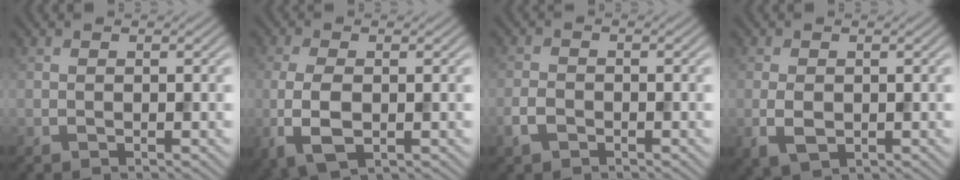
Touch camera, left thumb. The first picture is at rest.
{"total": 5.4, "force": [-1.0, 2.6, 4.7], "torque": [-0.119, -0.007, -0.018]}
{"total": 2.3, "force": [-1.3, 1.4, 1.3], "torque": [-0.030, -0.003, -0.032]}
{"total": 3.0, "force": [-0.5, 1.9, 2.3], "torque": [-0.059, -0.009, -0.007]}